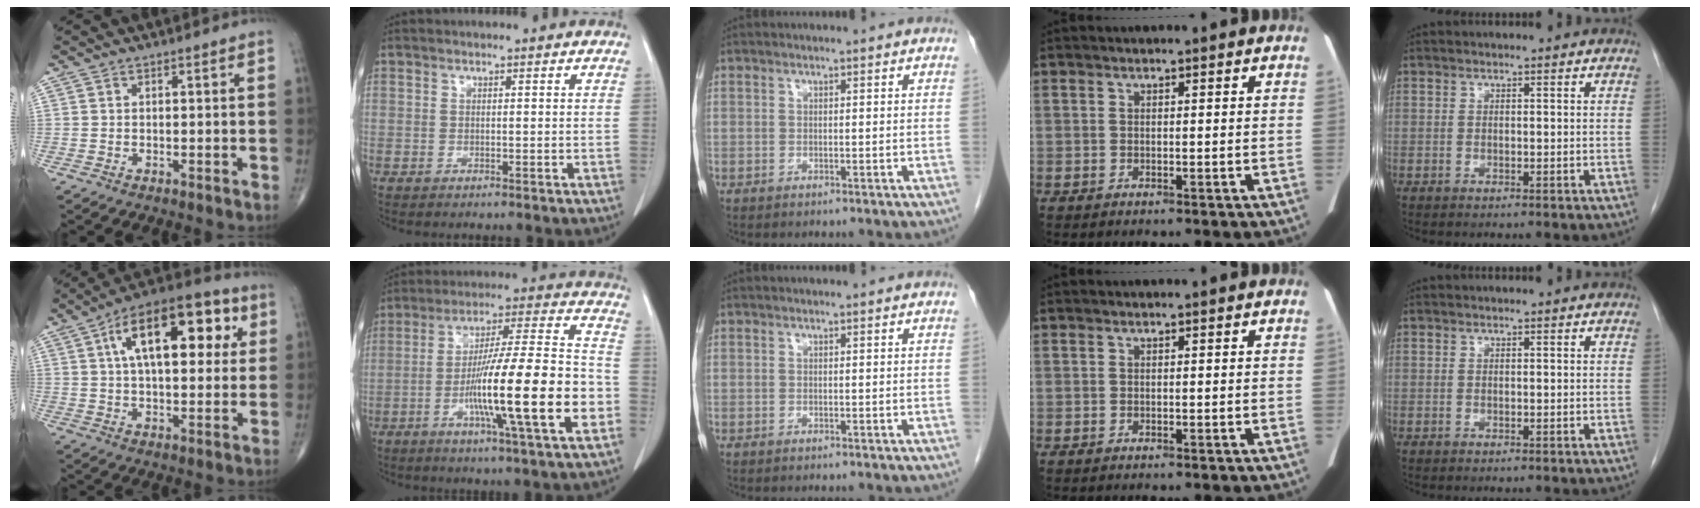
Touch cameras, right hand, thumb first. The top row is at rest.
{"thumb": {"total": 20.2, "force": [6.0, 9.7, 16.7], "torque": [-0.230, 0.017, 0.082]}, "index": {"total": 20.3, "force": [-5.9, 0.5, 19.4], "torque": [-0.309, -0.006, -0.099]}}